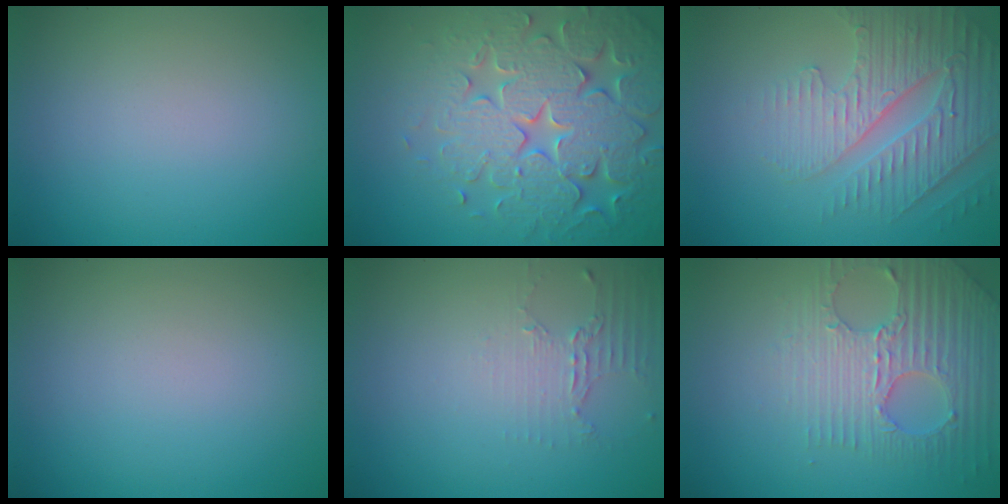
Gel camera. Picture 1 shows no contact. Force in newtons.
{"total": 7.8, "press": 7.6, "slide": 1.6}
{"total": 4.5, "press": 4.2, "slide": 1.8}
{"total": 0.0}
{"total": 2.1, "press": 1.5, "slide": 1.4}
{"total": 3.9, "press": 3.7, "slide": 0.9}